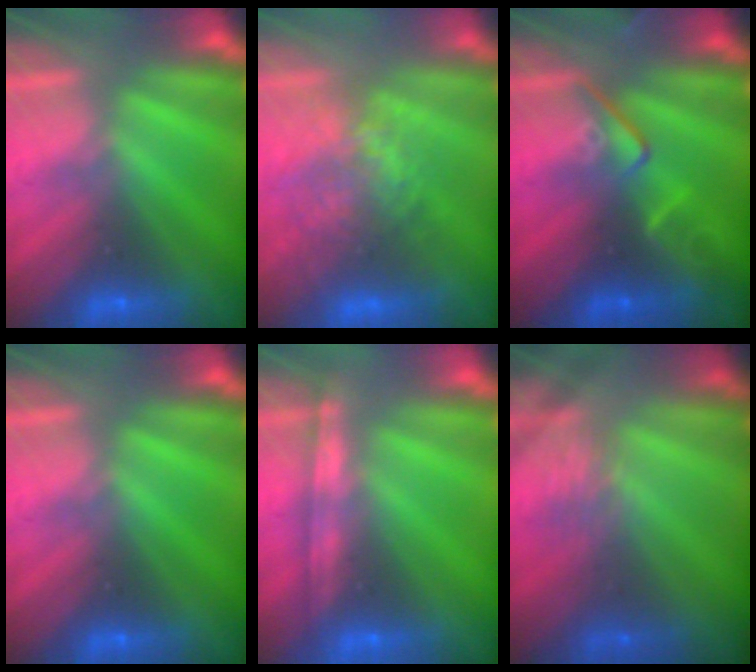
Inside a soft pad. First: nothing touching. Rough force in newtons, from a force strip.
{"total": 3.6}
{"total": 2.4}
{"total": 0.0}
{"total": 1.2}
{"total": 2.1}